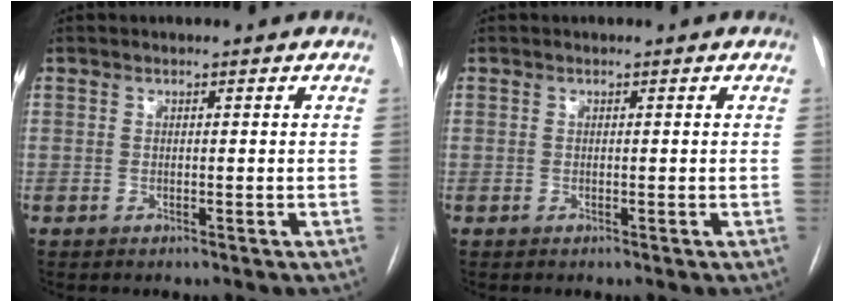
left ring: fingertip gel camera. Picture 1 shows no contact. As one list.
[{"total": 0.0}]